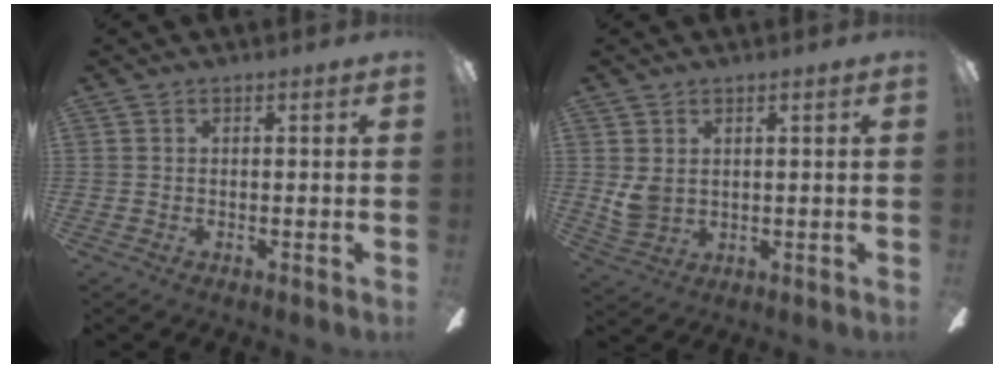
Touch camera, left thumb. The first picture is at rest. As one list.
[{"total": 5.2, "force": [2.0, 3.7, 3.1], "torque": [-0.076, -0.002, 0.040]}]